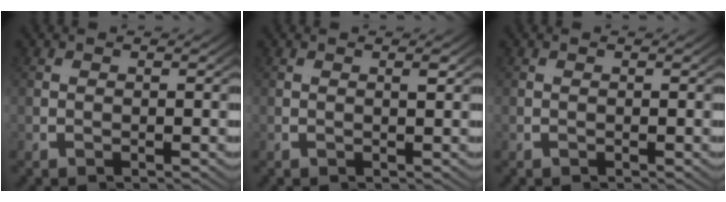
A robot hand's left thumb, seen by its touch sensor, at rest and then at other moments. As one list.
[{"total": 0.7, "force": [0.1, -0.1, 0.7], "torque": [-0.012, 0.002, 0.002]}, {"total": 0.0}]